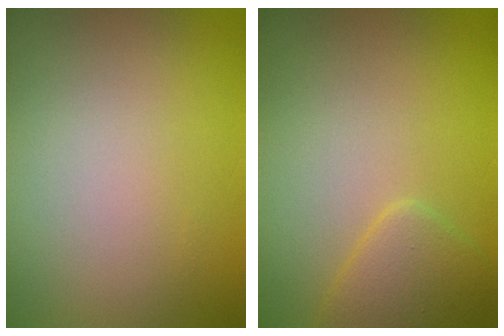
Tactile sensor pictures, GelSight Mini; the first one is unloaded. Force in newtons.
{"total": 2.6, "press": 2.6, "slide": 0.1}